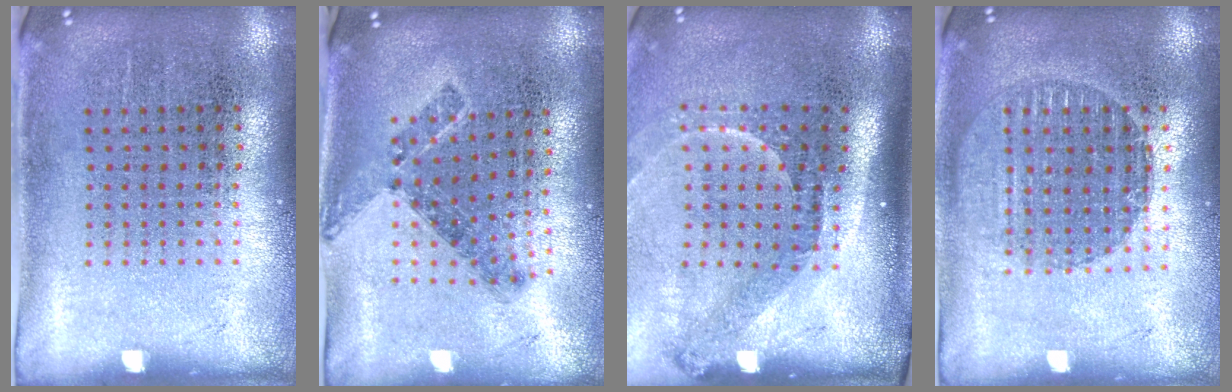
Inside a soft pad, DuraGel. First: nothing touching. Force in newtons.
{"total": 0.8, "press": 0.7, "slide": 0.3}
{"total": 2.2, "press": 1.5, "slide": 1.6}
{"total": 1.6, "press": 1.5, "slide": 0.7}